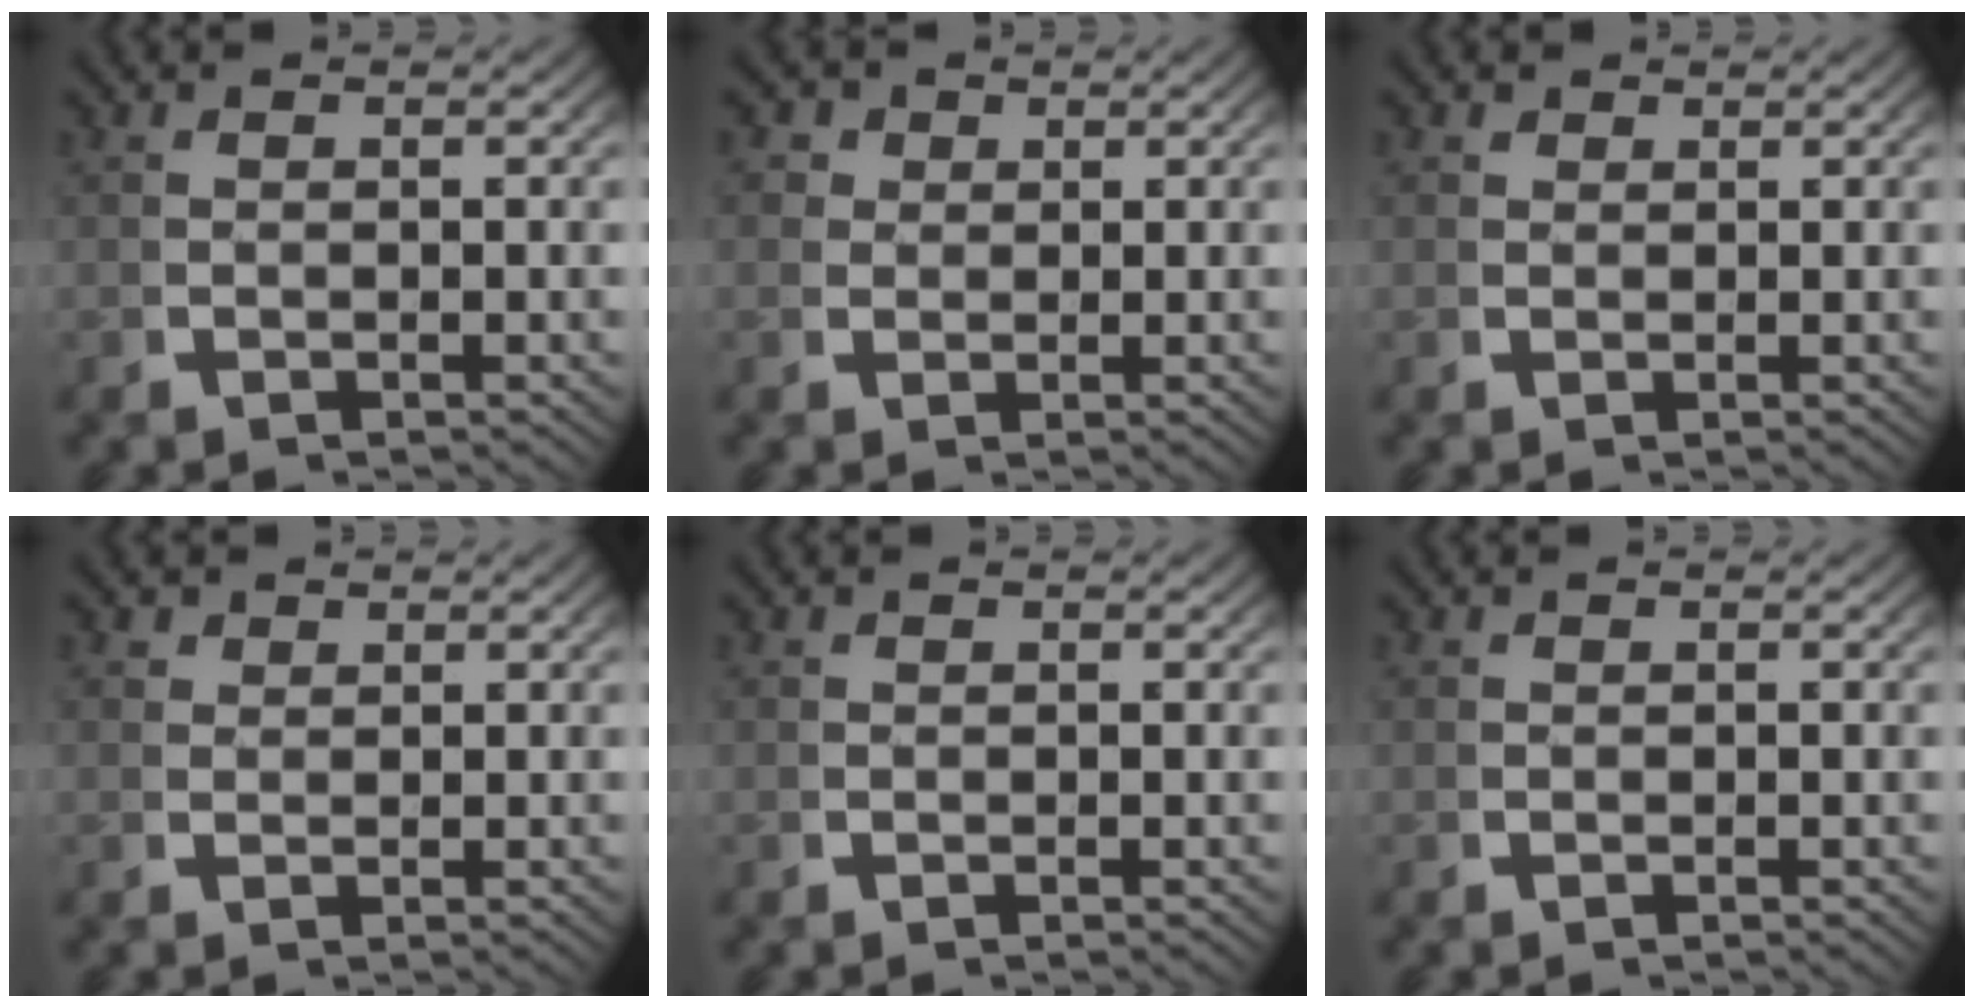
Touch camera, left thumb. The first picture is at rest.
{"total": 2.9, "force": [1.4, 2.3, 1.0], "torque": [-0.026, -0.010, 0.025]}
{"total": 1.3, "force": [1.2, 0.5, 0.2], "torque": [0.000, -0.003, 0.024]}
{"total": 1.6, "force": [1.3, 0.8, 0.3], "torque": [-0.003, -0.006, 0.027]}
{"total": 0.0}
{"total": 0.0}